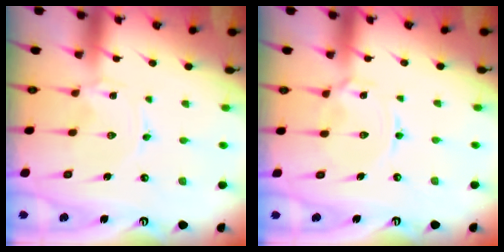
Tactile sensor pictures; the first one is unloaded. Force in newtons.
{"total": 3.2, "press": 3.1, "slide": 0.5}